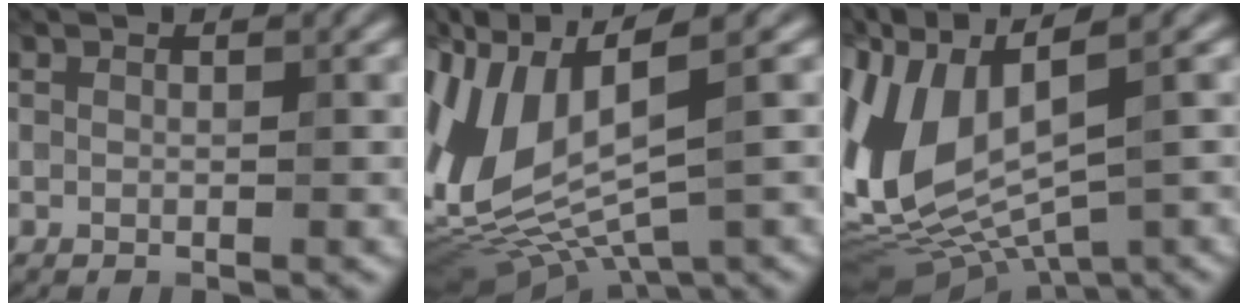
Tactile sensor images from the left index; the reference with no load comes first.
{"total": 11.6, "force": [1.0, 5.2, 10.4], "torque": [-0.233, -0.006, 0.027]}
{"total": 12.4, "force": [1.2, 5.7, 11.0], "torque": [-0.255, -0.005, 0.040]}